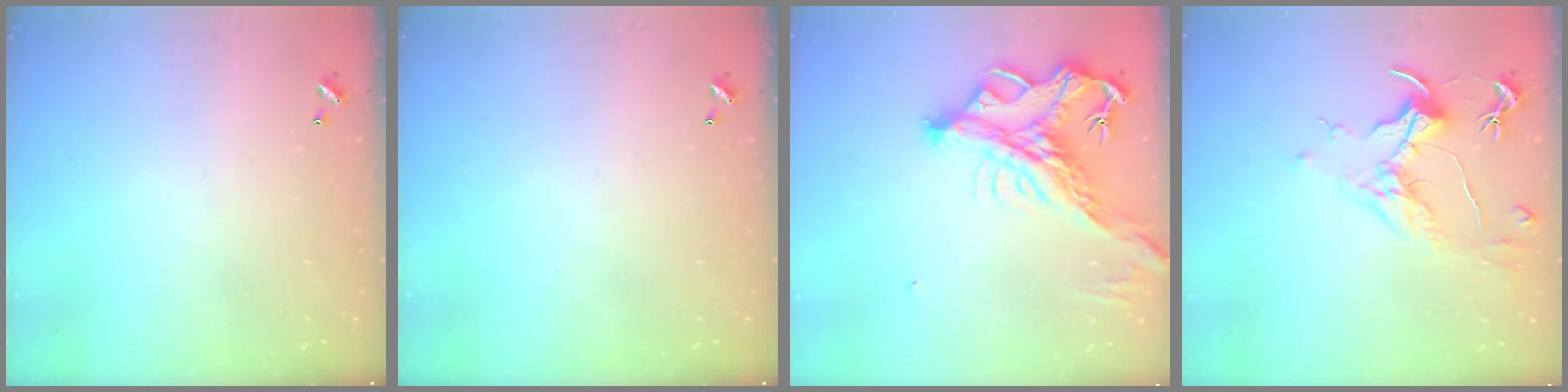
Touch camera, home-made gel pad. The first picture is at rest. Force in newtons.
{"total": 0.0}
{"total": 6.6, "press": 6.3, "slide": 1.9}
{"total": 1.6, "press": 1.4, "slide": 0.7}